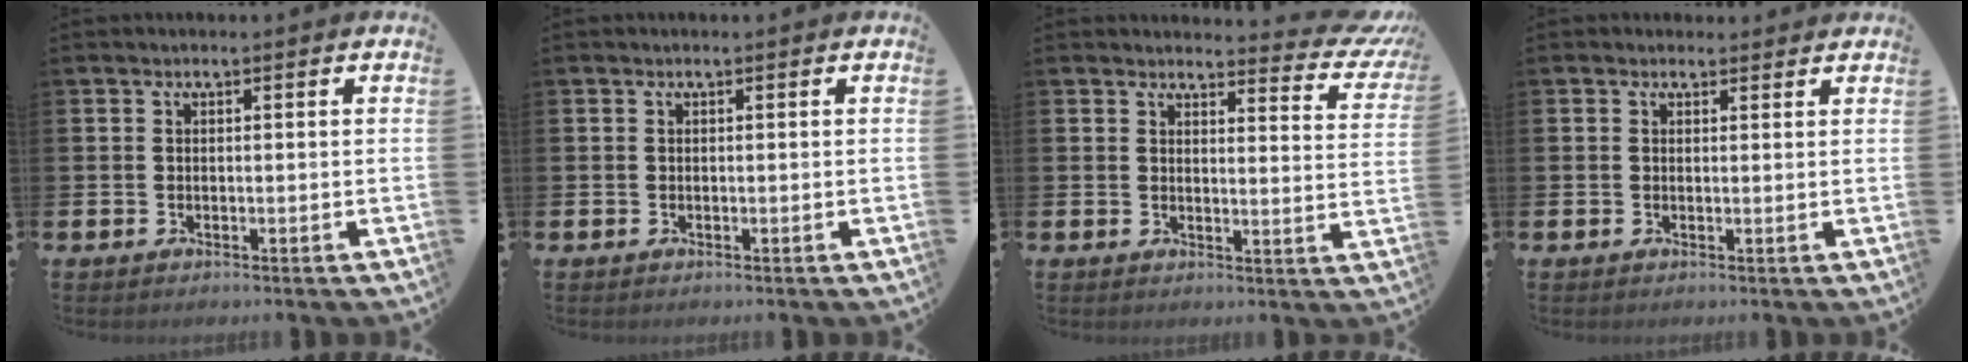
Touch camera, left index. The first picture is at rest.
{"total": 0.0}
{"total": 3.7, "force": [3.6, 0.8, 0.7], "torque": [0.004, -0.039, 0.053]}
{"total": 1.1, "force": [0.8, 0.6, 0.1], "torque": [0.008, 0.005, 0.013]}